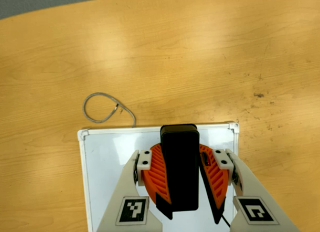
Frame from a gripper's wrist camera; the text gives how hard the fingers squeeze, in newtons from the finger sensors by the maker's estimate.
{"total": 11.1, "left": 10.8, "right": 11.3}